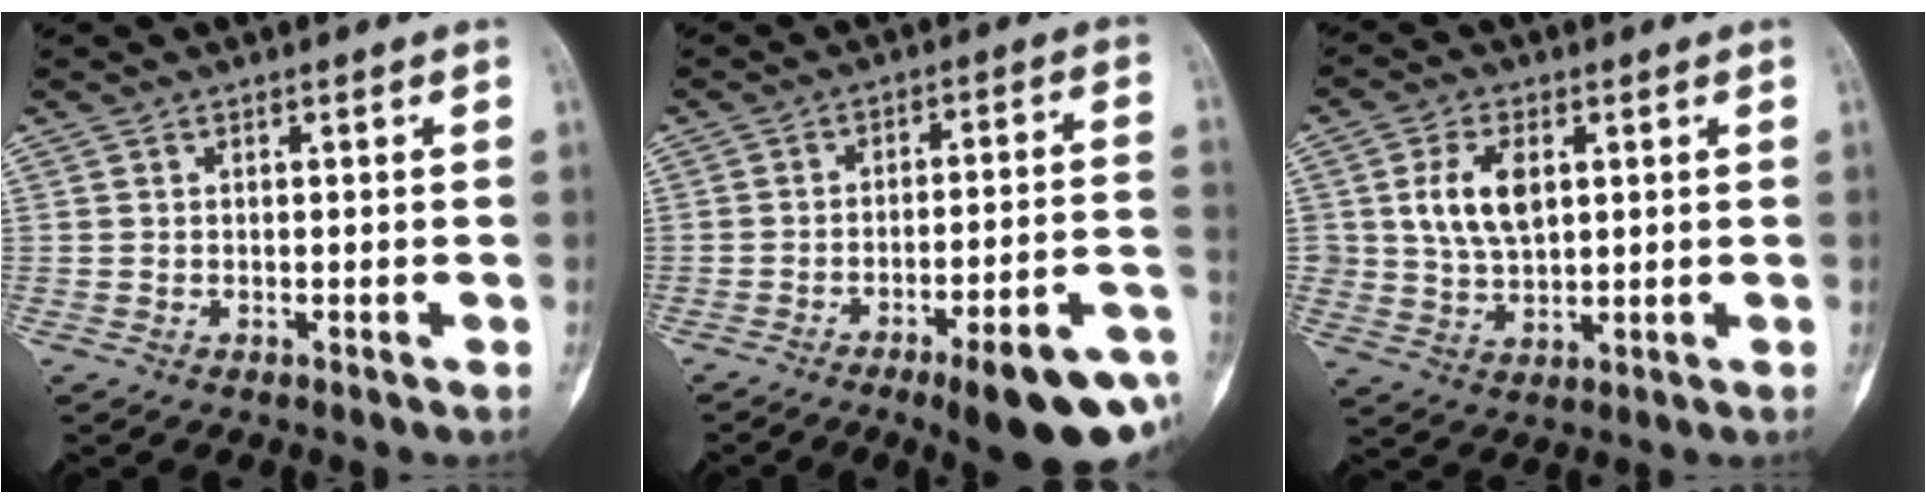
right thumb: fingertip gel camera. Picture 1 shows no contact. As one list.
[{"total": 17.2, "force": [-8.8, 3.8, 14.3], "torque": [-0.145, 0.049, -0.115]}, {"total": 8.6, "force": [2.2, 5.4, 6.3], "torque": [-0.107, -0.006, 0.048]}]